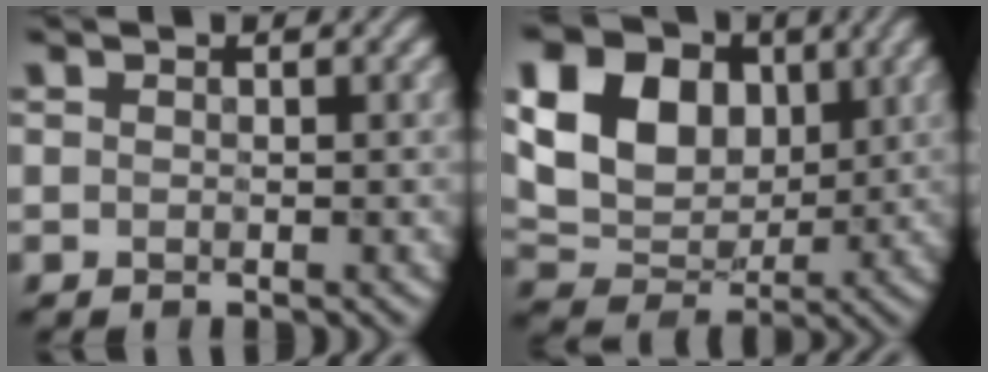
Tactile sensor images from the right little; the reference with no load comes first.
{"total": 10.9, "force": [2.6, 8.0, 6.9], "torque": [-0.145, 0.016, 0.036]}